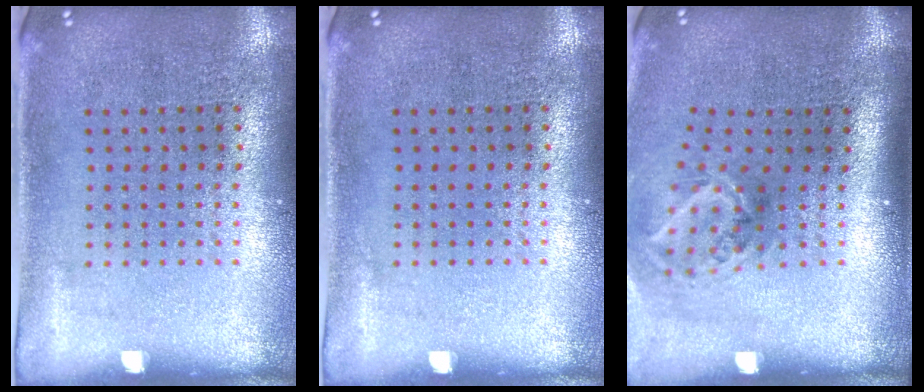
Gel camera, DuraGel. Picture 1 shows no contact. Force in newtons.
{"total": 0.0}
{"total": 1.9, "press": 1.2, "slide": 1.5}